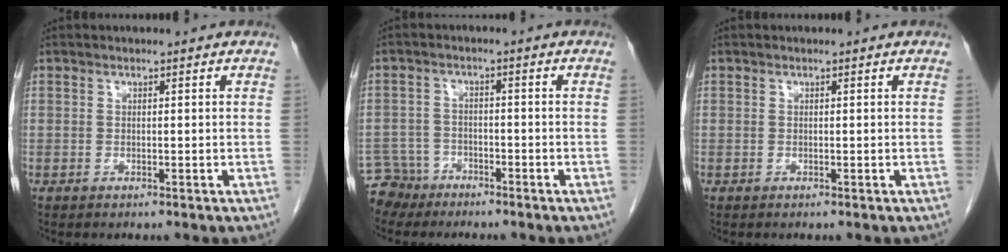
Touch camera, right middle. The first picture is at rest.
{"total": 4.5, "force": [-3.8, 2.3, -0.8], "torque": [0.015, -0.001, -0.073]}
{"total": 0.0}